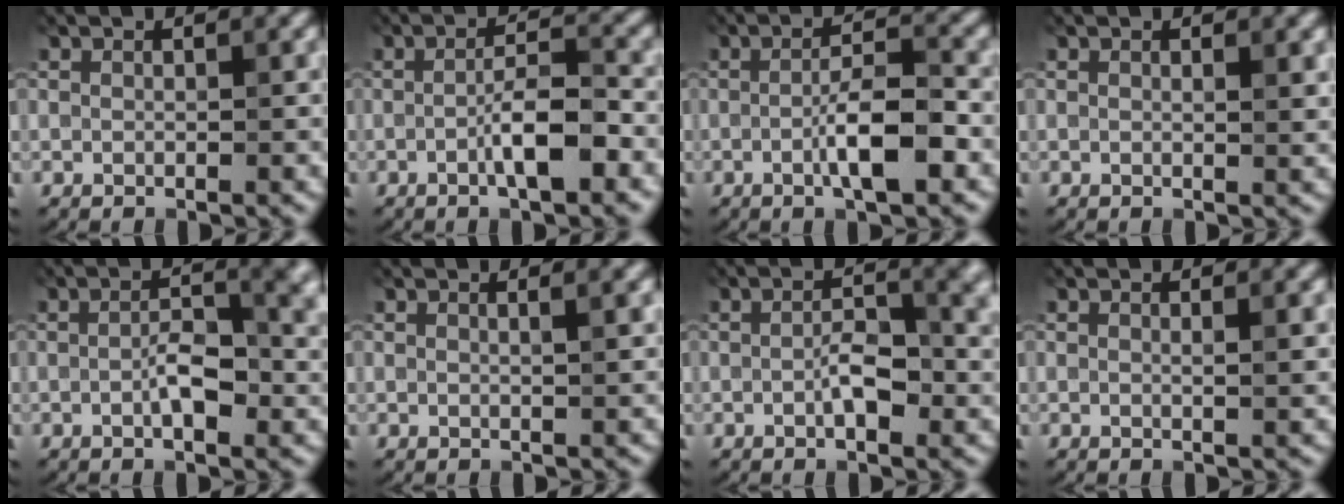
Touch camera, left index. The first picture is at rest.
{"total": 4.1, "force": [-1.4, 0.5, 3.8], "torque": [-0.072, 0.013, -0.029]}
{"total": 4.6, "force": [-1.4, 0.7, 4.3], "torque": [-0.079, 0.010, -0.028]}
{"total": 1.2, "force": [0.5, 0.3, 1.1], "torque": [-0.017, 0.001, 0.010]}
{"total": 4.5, "force": [-0.6, 1.4, 4.2], "torque": [-0.082, 0.004, -0.012]}
{"total": 1.4, "force": [0.7, 0.0, 1.3], "torque": [-0.021, 0.007, 0.009]}
{"total": 3.9, "force": [-0.6, 1.3, 3.6], "torque": [-0.070, 0.004, -0.011]}
{"total": 1.2, "force": [0.4, 0.0, 1.1], "torque": [-0.021, 0.001, 0.006]}